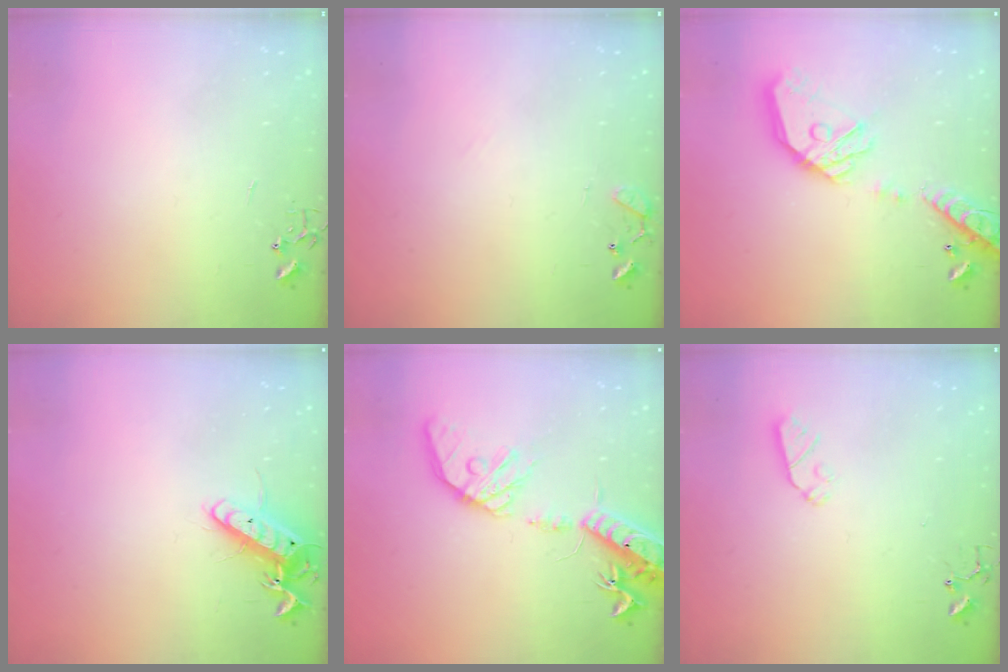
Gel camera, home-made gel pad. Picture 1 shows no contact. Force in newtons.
{"total": 8.4, "press": 8.4, "slide": 0.7}
{"total": 18.9, "press": 18.8, "slide": 2.4}
{"total": 12.4, "press": 12.4, "slide": 1.1}
{"total": 19.4, "press": 19.1, "slide": 3.3}
{"total": 5.4, "press": 5.4, "slide": 0.4}